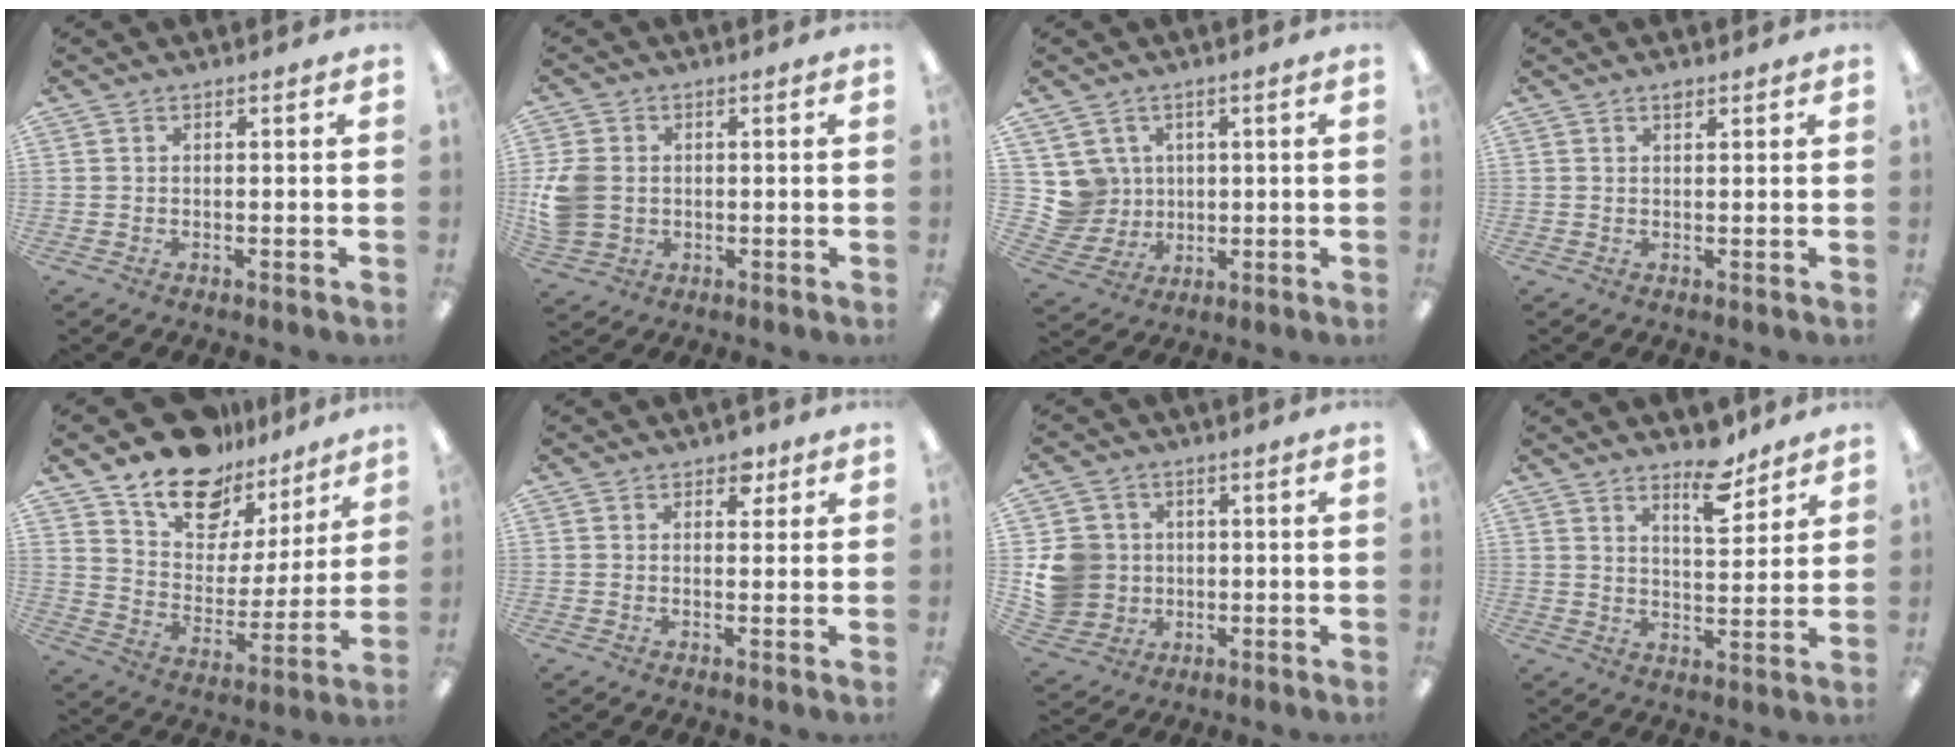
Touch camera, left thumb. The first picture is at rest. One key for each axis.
{"total": 8.6, "fx": 0.4, "fy": 7.2, "fz": 4.6, "tx": -0.112, "ty": 0.011, "tz": 0.010}
{"total": 7.7, "fx": 2.8, "fy": 7.2, "fz": 0.3, "tx": -0.025, "ty": -0.009, "tz": 0.060}
{"total": 1.3, "fx": 1.1, "fy": 0.5, "fz": 0.6, "tx": -0.008, "ty": -0.003, "tz": 0.018}
{"total": 16.3, "fx": 12.4, "fy": 9.3, "fz": 5.0, "tx": -0.092, "ty": -0.090, "tz": 0.226}
{"total": 3.2, "fx": 1.9, "fy": 2.1, "fz": 1.4, "tx": -0.006, "ty": -0.005, "tz": 0.031}
{"total": 10.6, "fx": 0.7, "fy": 10.1, "fz": 3.0, "tx": -0.081, "ty": 0.012, "tz": 0.023}
{"total": 8.7, "fx": 6.6, "fy": 3.3, "fz": 4.7, "tx": -0.045, "ty": -0.047, "tz": 0.107}